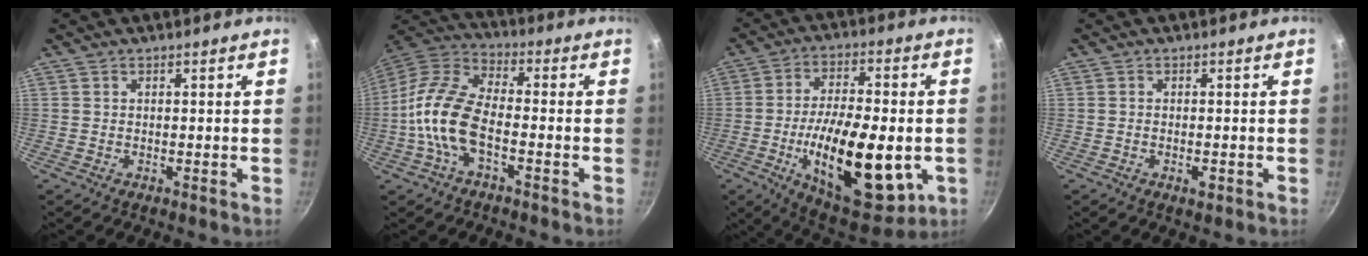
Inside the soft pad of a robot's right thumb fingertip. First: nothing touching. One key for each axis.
{"total": 13.1, "fx": -3.6, "fy": 6.4, "fz": 10.8, "tx": -0.206, "ty": 0.039, "tz": -0.087}
{"total": 23.6, "fx": -5.3, "fy": 10.4, "fz": 20.5, "tx": -0.308, "ty": 0.006, "tz": -0.077}
{"total": 1.7, "fx": -0.8, "fy": 0.6, "fz": 1.4, "tx": -0.025, "ty": 0.000, "tz": -0.014}